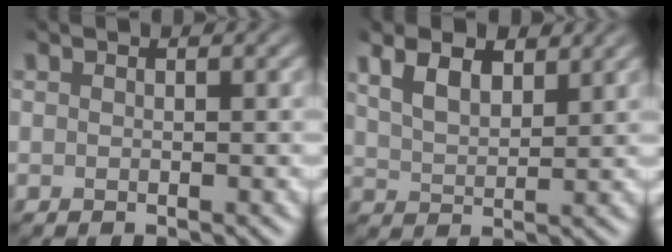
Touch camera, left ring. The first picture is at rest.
{"total": 4.1, "force": [2.4, 1.7, 2.8], "torque": [-0.065, 0.007, 0.046]}